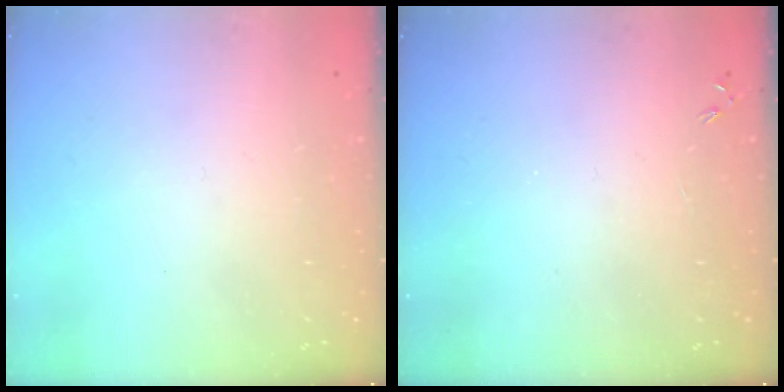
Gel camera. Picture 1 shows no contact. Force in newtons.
{"total": 0.0}